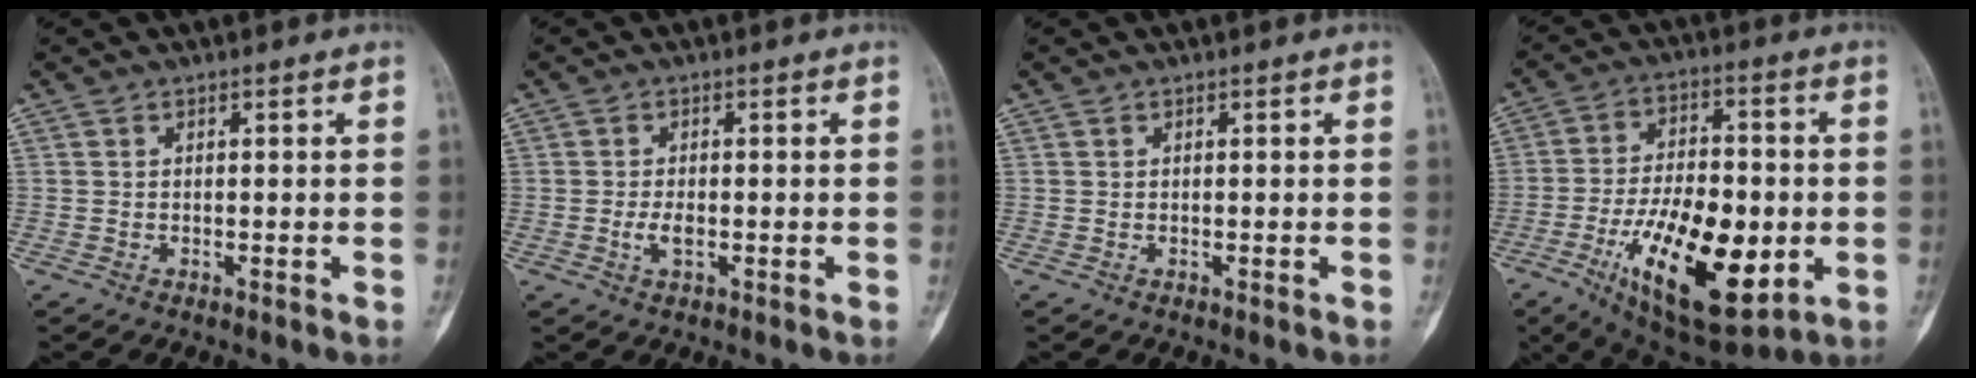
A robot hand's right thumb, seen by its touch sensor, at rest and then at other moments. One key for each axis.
{"total": 2.6, "fx": -0.5, "fy": 1.3, "fz": 2.2, "tx": -0.044, "ty": -0.001, "tz": -0.008}
{"total": 0.0}
{"total": 22.4, "fx": -5.9, "fy": 10.3, "fz": 19.0, "tx": -0.307, "ty": 0.004, "tz": -0.080}